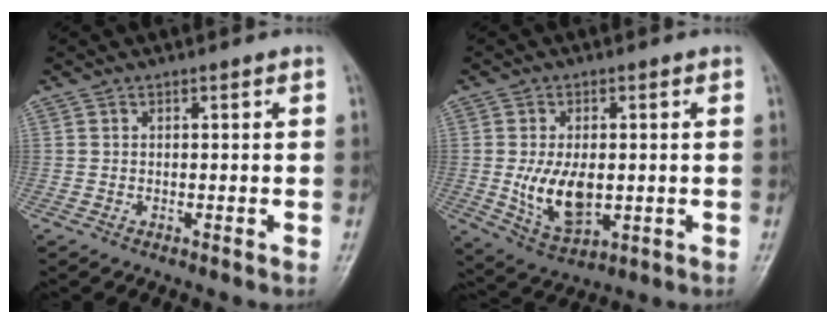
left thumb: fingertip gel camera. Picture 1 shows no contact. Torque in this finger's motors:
{"motor_torque": [-0.15, 1.12, 1.17, -0.19, 0.30]}